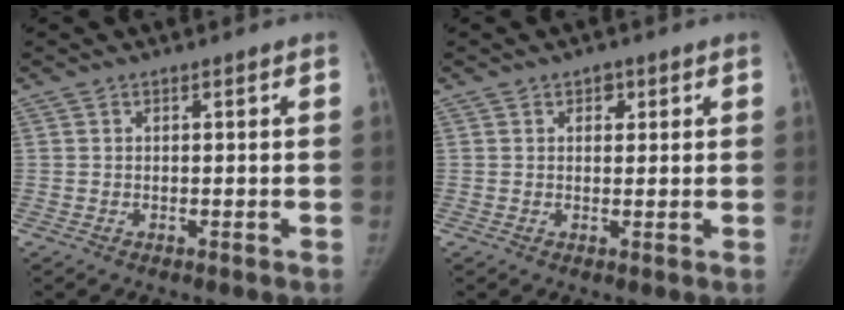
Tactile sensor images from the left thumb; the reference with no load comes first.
{"total": 2.3, "force": [1.1, 1.7, 1.1], "torque": [0.001, -0.003, 0.013]}